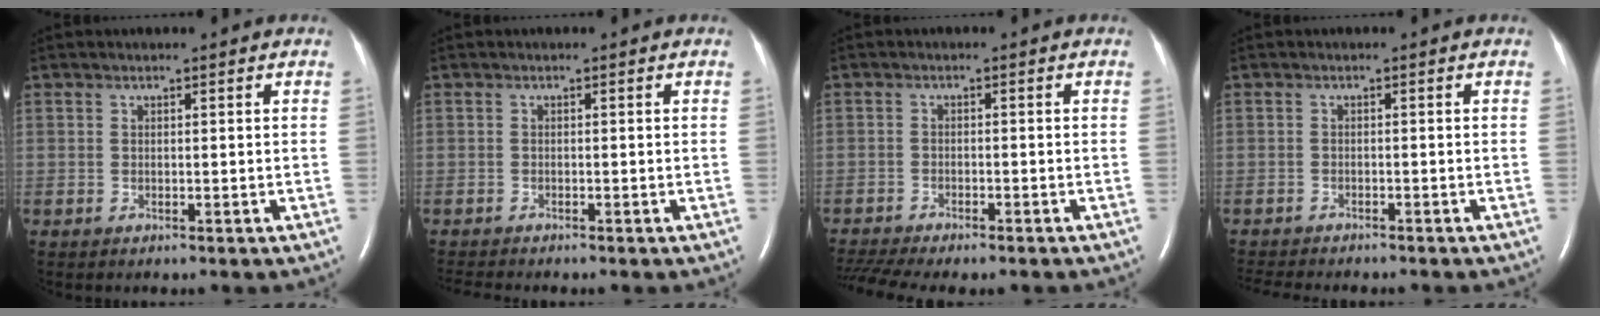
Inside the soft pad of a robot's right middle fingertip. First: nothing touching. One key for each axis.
{"total": 2.5, "fx": -2.4, "fy": -0.1, "fz": 0.8, "tx": -0.011, "ty": -0.009, "tz": -0.039}
{"total": 9.9, "fx": -8.5, "fy": 1.8, "fz": 4.8, "tx": -0.089, "ty": -0.001, "tz": -0.131}
{"total": 7.4, "fx": -6.7, "fy": 1.3, "fz": 2.9, "tx": -0.041, "ty": -0.008, "tz": -0.097}